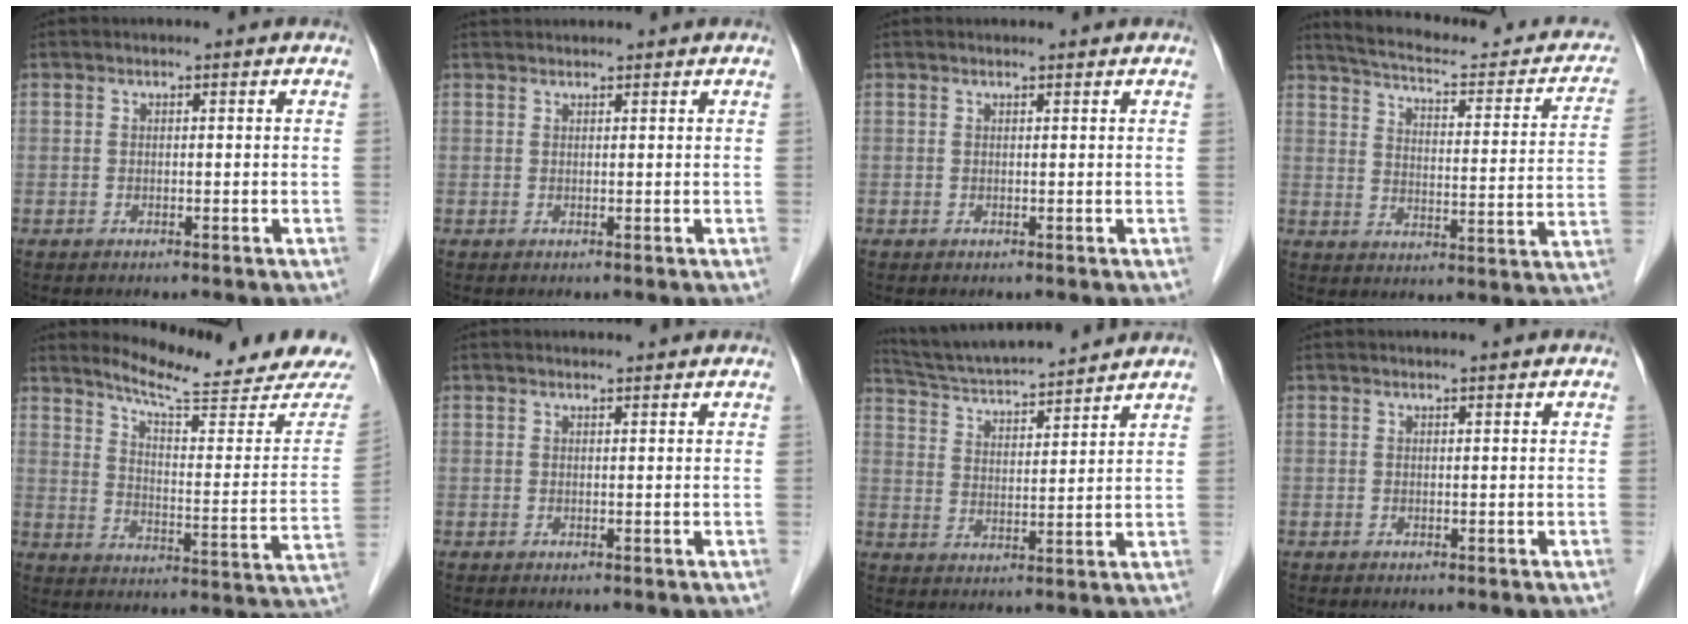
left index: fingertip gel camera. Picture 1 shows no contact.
{"total": 2.6, "force": [2.5, 0.2, 0.5], "torque": [-0.007, 0.031, 0.044]}
{"total": 1.1, "force": [1.1, 0.0, 0.2], "torque": [-0.010, 0.009, 0.016]}
{"total": 20.2, "force": [17.2, 5.1, 9.3], "torque": [-0.126, 0.001, 0.210]}
{"total": 16.5, "force": [15.7, -0.7, 5.0], "torque": [-0.081, -0.081, 0.209]}
{"total": 2.6, "force": [2.5, 0.2, 0.6], "torque": [-0.012, 0.015, 0.031]}
{"total": 13.9, "force": [13.0, 0.7, 5.1], "torque": [-0.097, 0.015, 0.214]}
{"total": 1.1, "force": [1.0, -0.1, 0.4], "torque": [-0.007, 0.007, 0.018]}